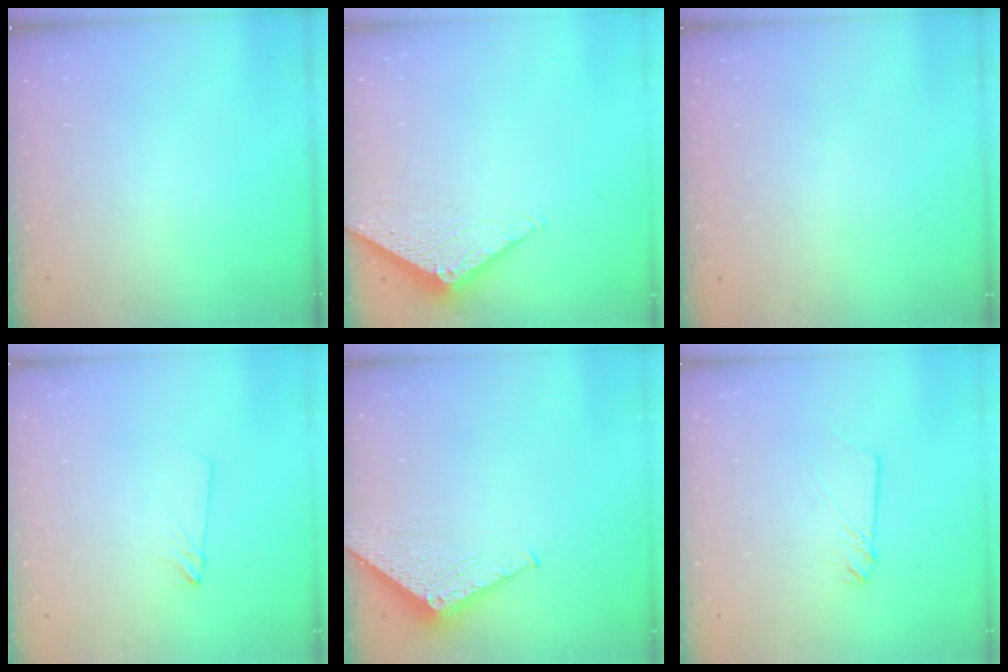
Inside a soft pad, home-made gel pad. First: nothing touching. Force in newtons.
{"total": 2.8, "press": 2.8, "slide": 0.3}
{"total": 0.0}
{"total": 2.8, "press": 2.8, "slide": 0.3}
{"total": 3.5, "press": 3.4, "slide": 0.3}
{"total": 2.9, "press": 2.9, "slide": 0.4}